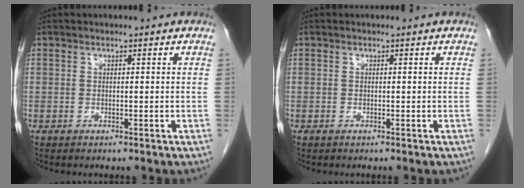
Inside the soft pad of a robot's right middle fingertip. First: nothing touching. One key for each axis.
{"total": 0.0}